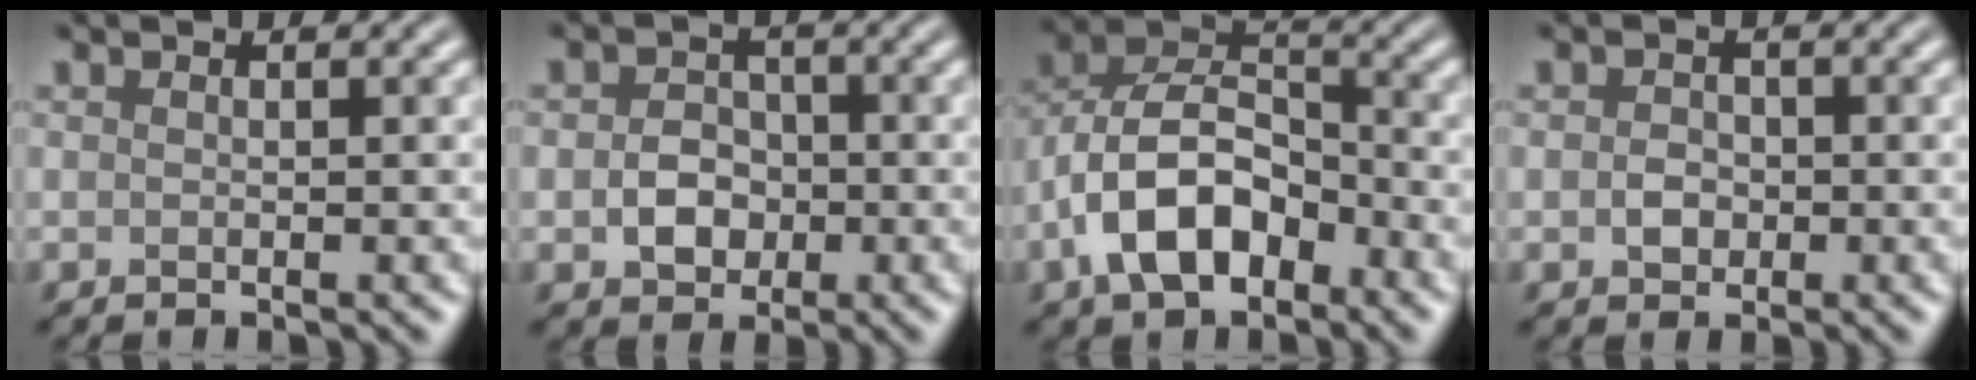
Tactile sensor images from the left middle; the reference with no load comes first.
{"total": 3.2, "force": [-0.6, 2.6, 1.7], "torque": [-0.027, -0.001, -0.015]}
{"total": 8.3, "force": [-3.5, 4.8, 5.9], "torque": [-0.112, 0.011, -0.071]}
{"total": 1.6, "force": [-0.3, 1.4, 0.8], "torque": [-0.013, -0.002, -0.008]}